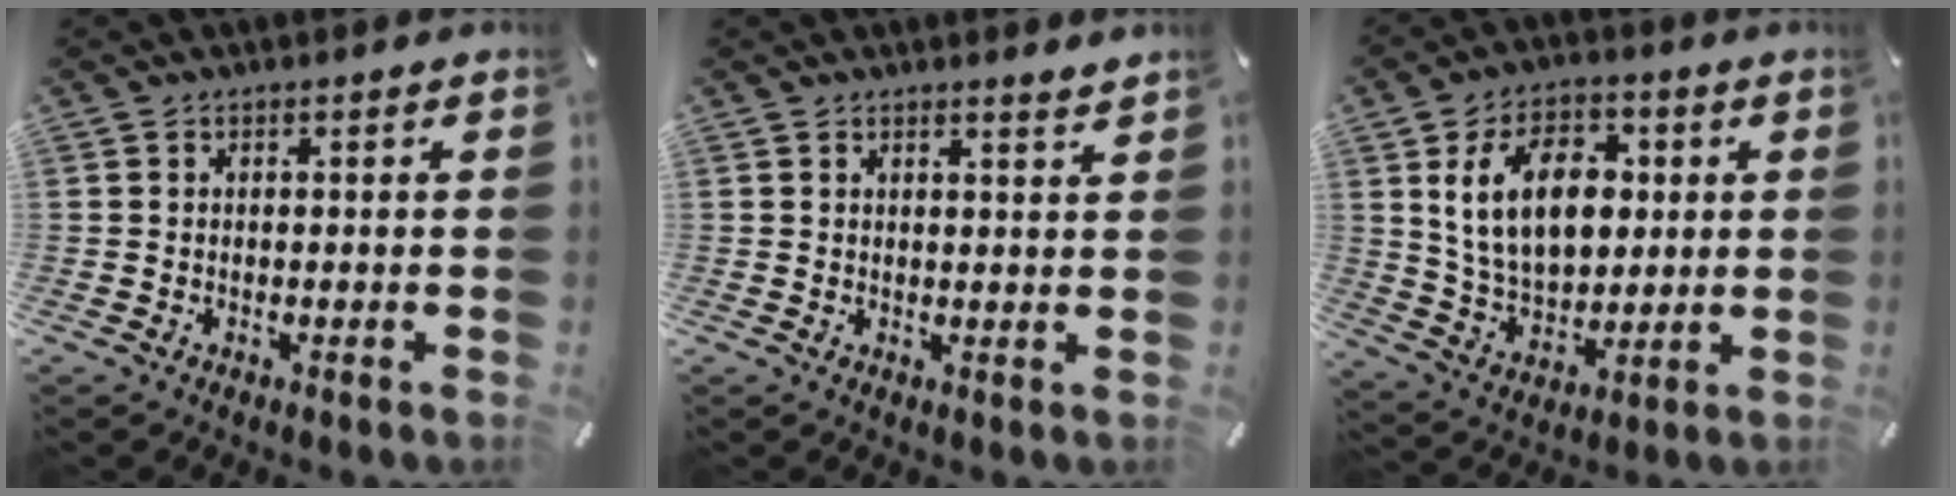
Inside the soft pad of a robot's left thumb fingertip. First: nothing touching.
{"total": 2.0, "force": [1.9, -0.3, 0.5], "torque": [-0.013, -0.012, 0.034]}
{"total": 15.2, "force": [3.1, 10.3, 10.7], "torque": [-0.207, 0.009, 0.051]}